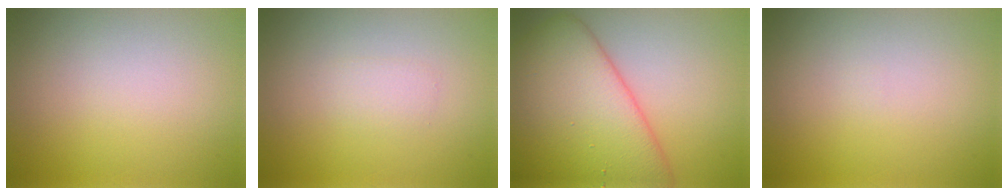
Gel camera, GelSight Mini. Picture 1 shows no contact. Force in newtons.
{"total": 1.0, "press": 1.0, "slide": 0.0}
{"total": 11.1, "press": 11.1, "slide": 0.5}
{"total": 0.0}